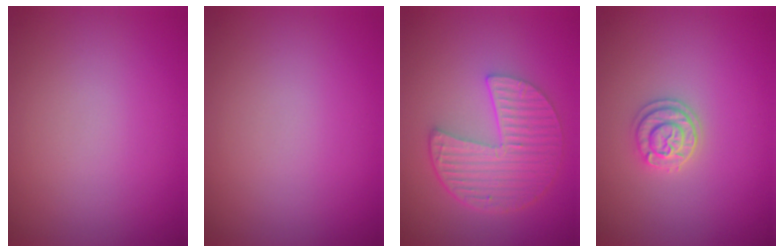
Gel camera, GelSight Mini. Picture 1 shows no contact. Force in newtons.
{"total": 0.0}
{"total": 5.8, "press": 4.2, "slide": 3.9}
{"total": 2.1, "press": 2.0, "slide": 0.6}